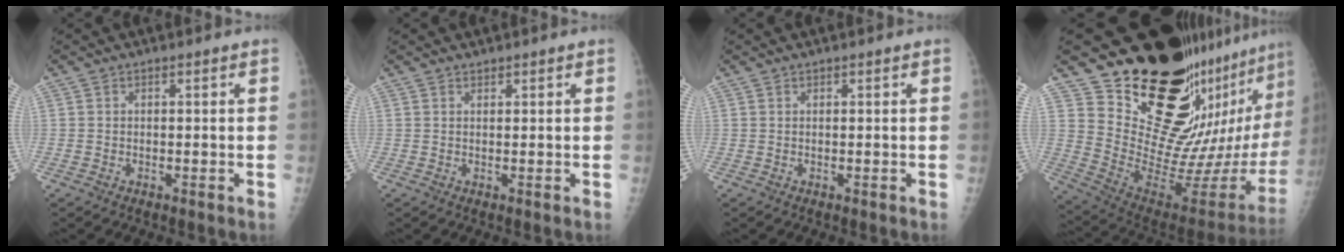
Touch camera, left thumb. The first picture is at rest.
{"total": 0.6, "force": [0.6, 0.3, 0.1], "torque": [0.000, -0.004, 0.009]}
{"total": 0.0}
{"total": 28.6, "force": [20.4, 9.2, 17.9], "torque": [-0.243, -0.179, 0.310]}